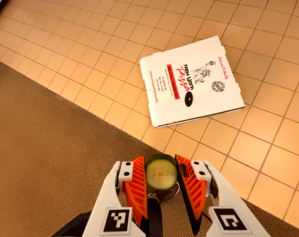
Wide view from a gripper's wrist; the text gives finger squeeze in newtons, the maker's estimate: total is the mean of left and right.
{"total": 8.1, "left": 8.3, "right": 7.8}